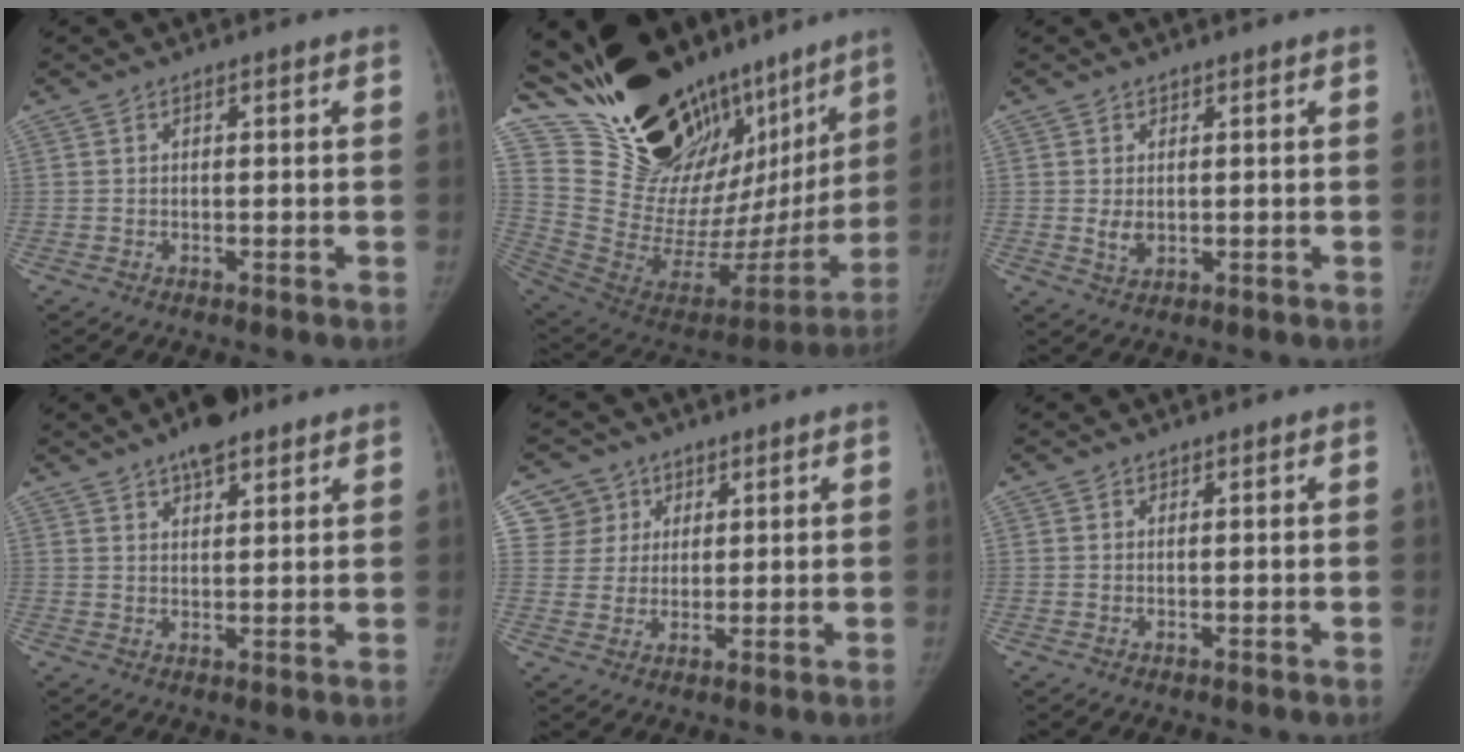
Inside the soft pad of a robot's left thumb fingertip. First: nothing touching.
{"total": 35.9, "force": [27.3, 14.3, 18.3], "torque": [-0.265, -0.141, 0.427]}
{"total": 2.5, "force": [0.4, 1.8, 1.7], "torque": [-0.027, -0.009, 0.016]}
{"total": 7.3, "force": [5.1, 2.9, 4.4], "torque": [-0.051, -0.015, 0.083]}
{"total": 6.0, "force": [2.9, 5.3, -0.3], "torque": [0.039, -0.017, 0.055]}
{"total": 0.0}